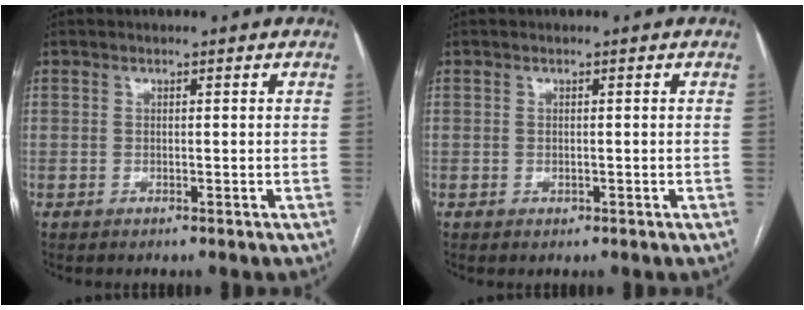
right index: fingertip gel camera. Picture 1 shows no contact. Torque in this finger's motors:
{"motor_torque": [0.45, -0.25, 0.12, 0.02]}